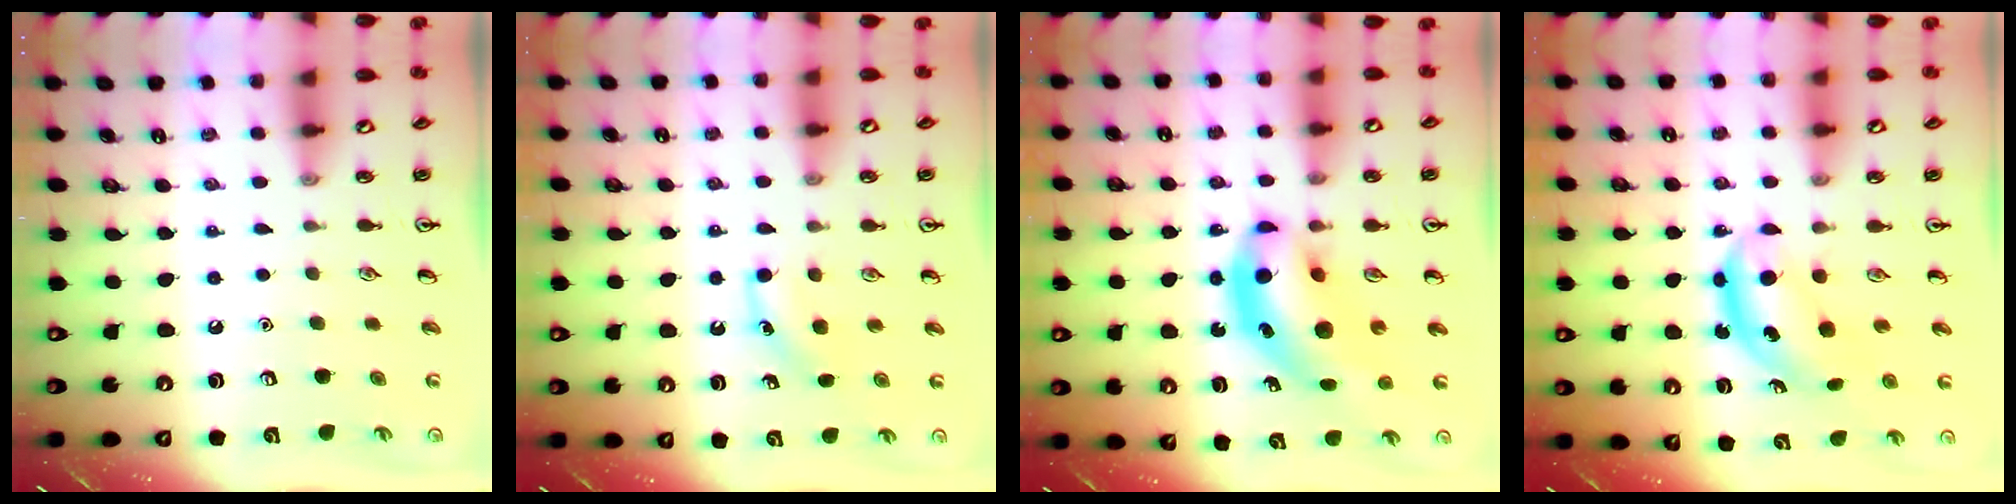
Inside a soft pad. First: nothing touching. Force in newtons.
{"total": 3.9, "press": 3.6, "slide": 1.3}
{"total": 12.5, "press": 11.9, "slide": 3.7}
{"total": 5.0, "press": 5.0, "slide": 0.6}